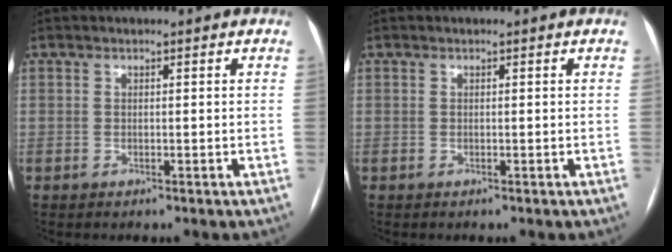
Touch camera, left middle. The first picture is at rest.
{"total": 0.0}